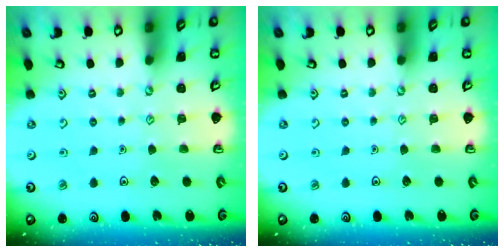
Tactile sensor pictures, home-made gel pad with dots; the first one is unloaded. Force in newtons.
{"total": 0.0}